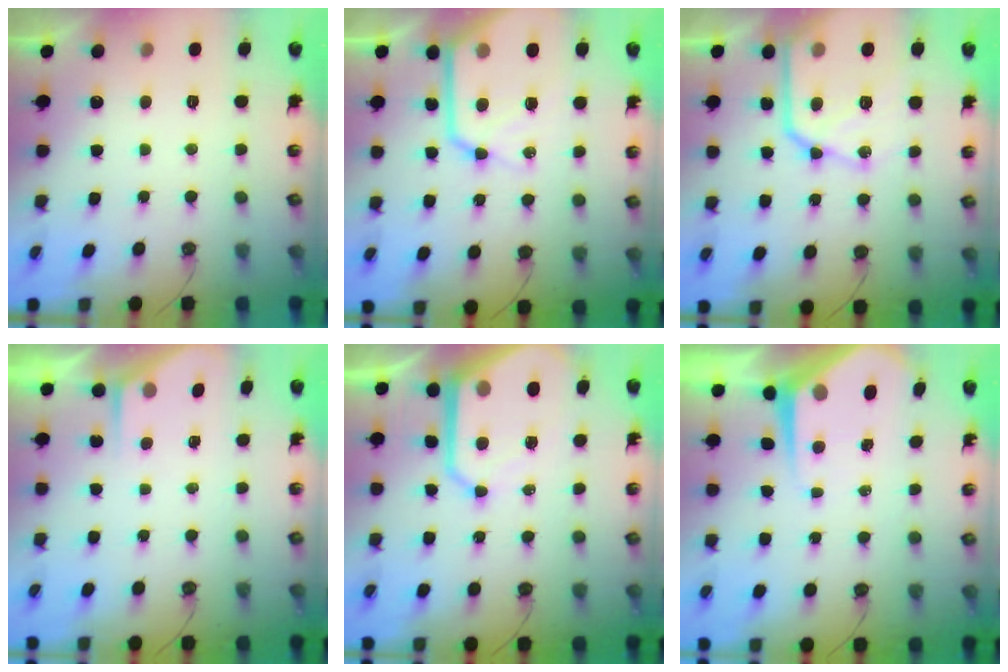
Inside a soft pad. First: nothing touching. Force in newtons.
{"total": 16.3, "press": 16.2, "slide": 1.5}
{"total": 19.7, "press": 19.6, "slide": 2.1}
{"total": 2.1, "press": 2.1, "slide": 0.2}
{"total": 13.9, "press": 13.9, "slide": 1.2}
{"total": 7.0, "press": 7.0, "slide": 0.6}